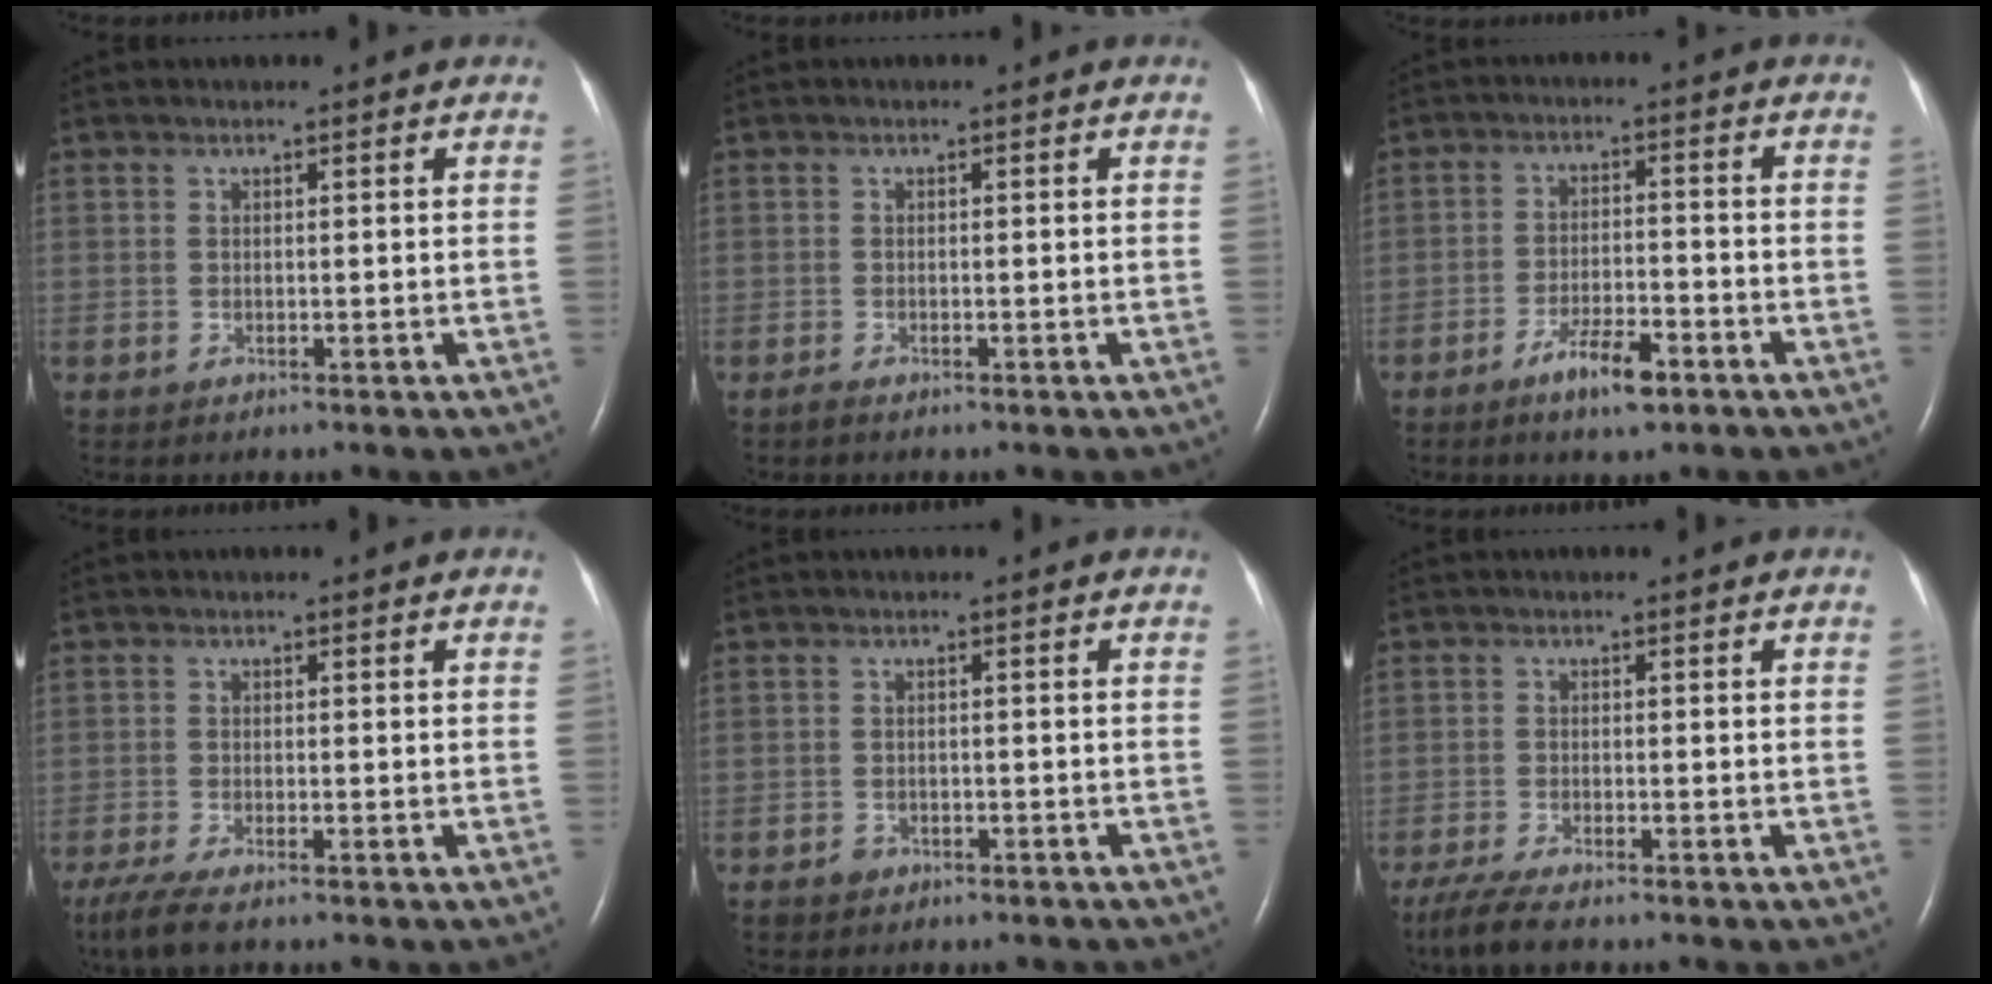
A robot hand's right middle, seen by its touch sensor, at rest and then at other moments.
{"total": 0.5, "force": [-0.5, 0.0, 0.2], "torque": [-0.008, -0.002, -0.012]}
{"total": 6.0, "force": [-3.8, 1.3, 4.4], "torque": [-0.085, -0.003, -0.066]}
{"total": 5.1, "force": [-3.8, 0.8, 3.4], "torque": [-0.067, -0.016, -0.067]}
{"total": 2.1, "force": [-1.7, 1.3, 0.3], "torque": [-0.012, 0.005, -0.021]}
{"total": 5.9, "force": [-4.7, 0.7, 3.5], "torque": [-0.068, -0.018, -0.083]}